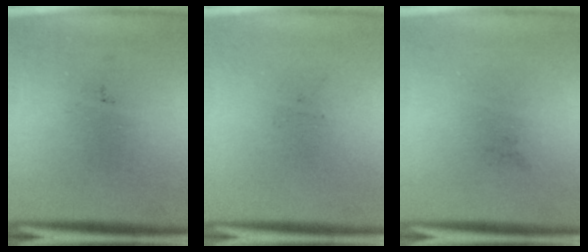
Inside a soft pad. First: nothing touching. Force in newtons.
{"total": 0.0}
{"total": 0.0}